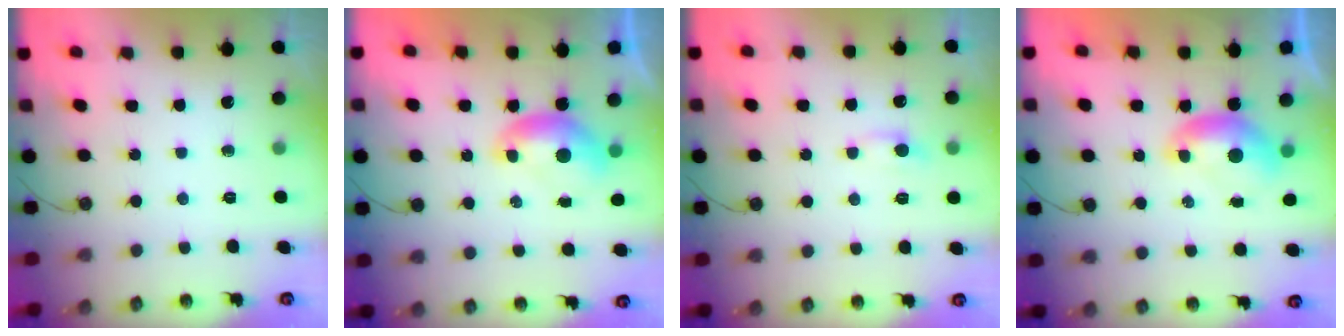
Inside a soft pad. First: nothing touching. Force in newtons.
{"total": 0.0}
{"total": 0.7, "press": 0.3, "slide": 0.6}
{"total": 0.0}